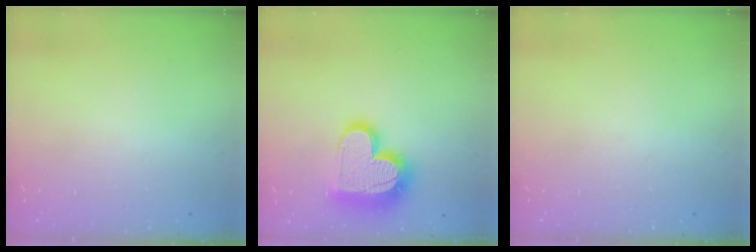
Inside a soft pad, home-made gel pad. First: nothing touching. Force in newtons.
{"total": 19.2, "press": 19.2, "slide": 1.5}
{"total": 0.0}